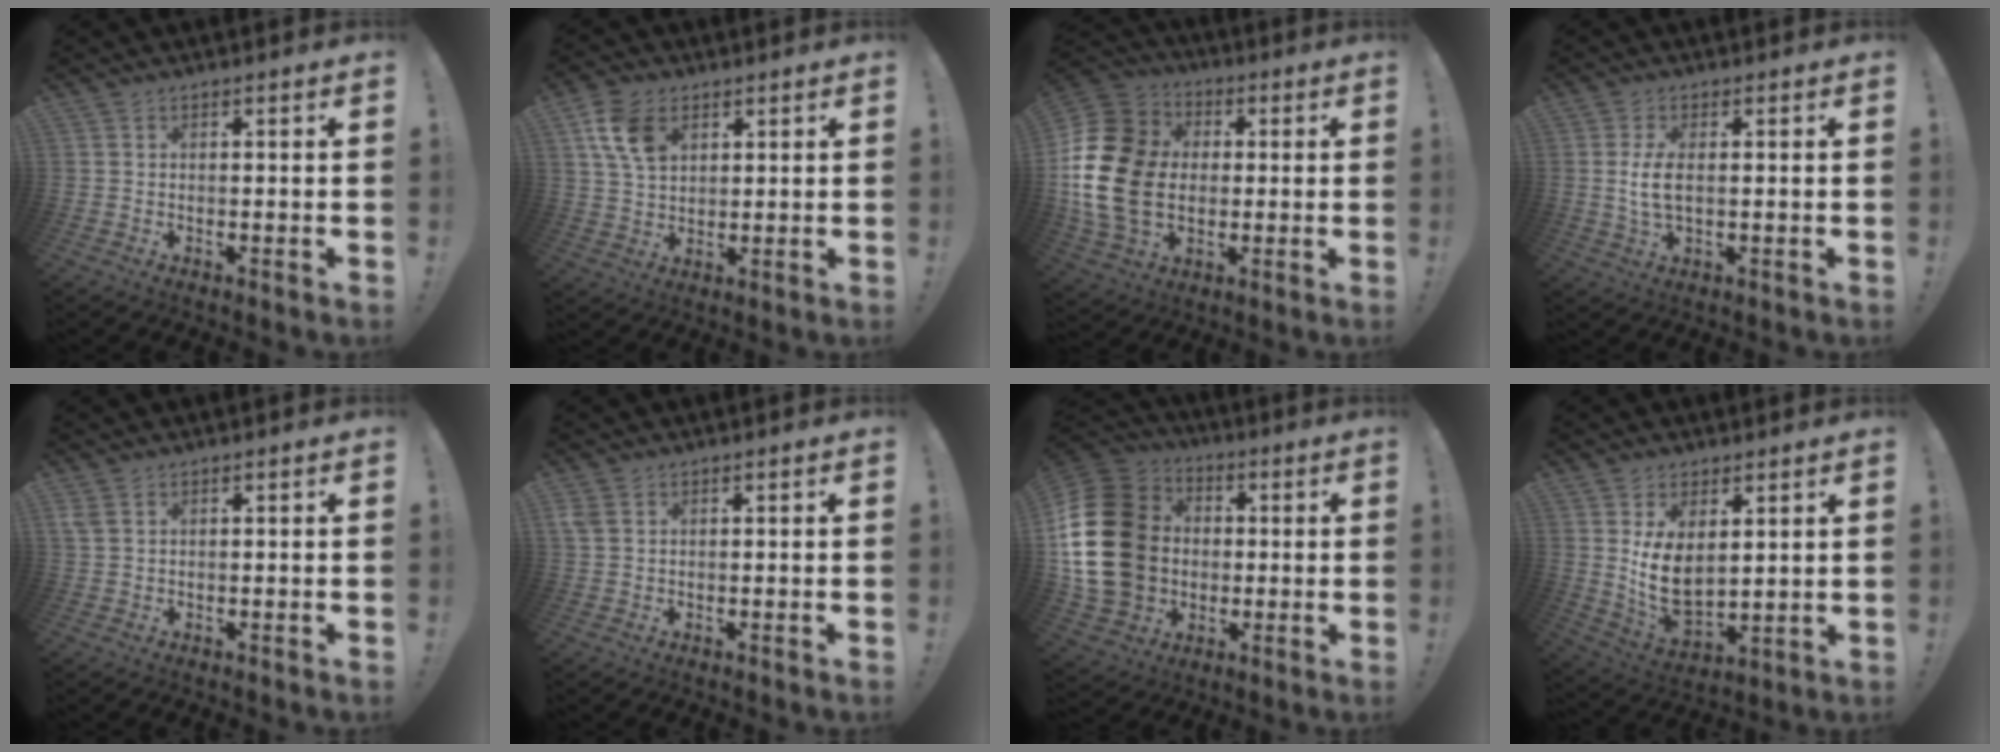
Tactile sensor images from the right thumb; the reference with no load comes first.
{"total": 10.4, "force": [4.5, 6.9, 6.3], "torque": [-0.115, -0.005, 0.088]}
{"total": 21.3, "force": [-0.5, 16.0, 14.0], "torque": [-0.274, 0.020, -0.001]}
{"total": 5.7, "force": [0.2, 2.5, 5.1], "torque": [-0.098, -0.008, -0.003]}
{"total": 2.4, "force": [1.2, 1.5, 1.5], "torque": [-0.037, 0.007, 0.024]}
{"total": 2.9, "force": [1.2, 2.1, 1.6], "torque": [-0.031, 0.004, 0.025]}
{"total": 23.2, "force": [0.2, 18.8, 13.6], "torque": [-0.260, 0.018, 0.028]}
{"total": 10.1, "force": [3.6, 6.3, 7.0], "torque": [-0.130, -0.038, 0.070]}